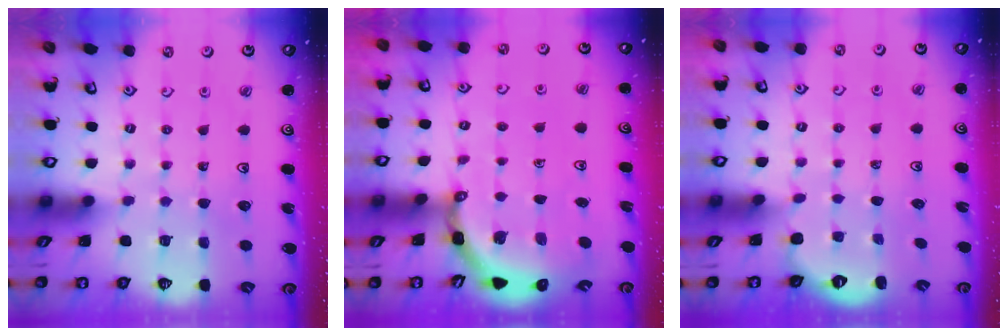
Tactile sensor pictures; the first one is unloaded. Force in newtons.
{"total": 4.3, "press": 4.3, "slide": 0.4}
{"total": 1.8, "press": 1.1, "slide": 1.4}